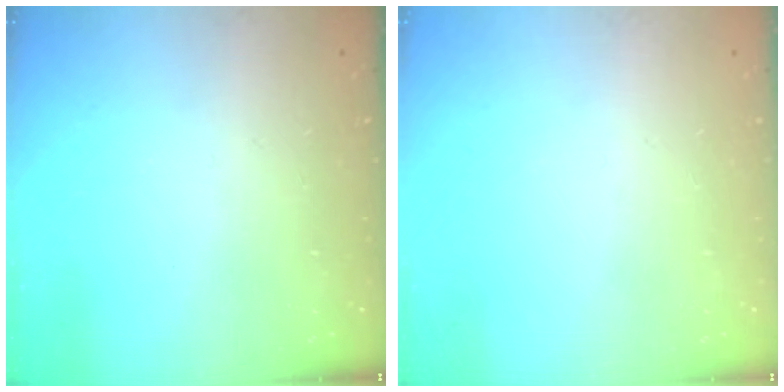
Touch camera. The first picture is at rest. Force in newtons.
{"total": 0.0}